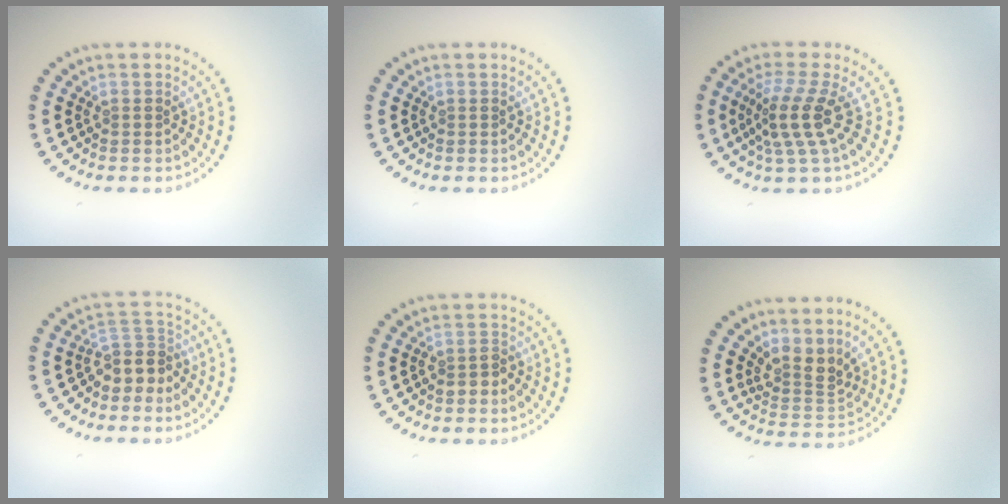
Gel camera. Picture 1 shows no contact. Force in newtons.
{"total": 0.0}
{"total": 3.6, "press": 2.6, "slide": 2.5}
{"total": 2.9, "press": 2.2, "slide": 1.9}
{"total": 1.5, "press": 1.3, "slide": 0.7}
{"total": 2.8, "press": 2.0, "slide": 1.9}